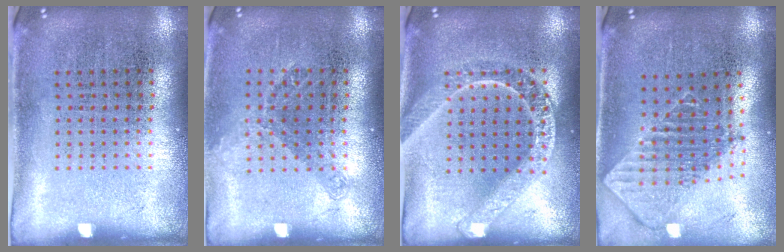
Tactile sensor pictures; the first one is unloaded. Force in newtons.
{"total": 1.2, "press": 0.9, "slide": 0.8}
{"total": 1.7, "press": 1.7, "slide": 0.2}
{"total": 2.0, "press": 1.5, "slide": 1.3}